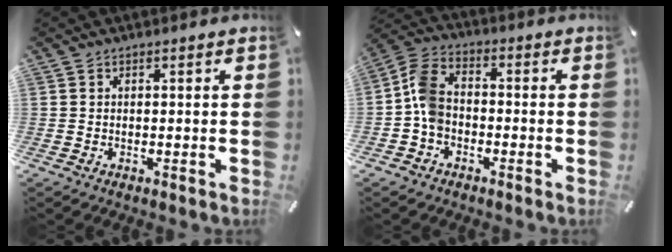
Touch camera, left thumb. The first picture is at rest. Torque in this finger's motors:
{"motor_torque": [0.14, 0.68, -0.08, 0.00, 0.08]}